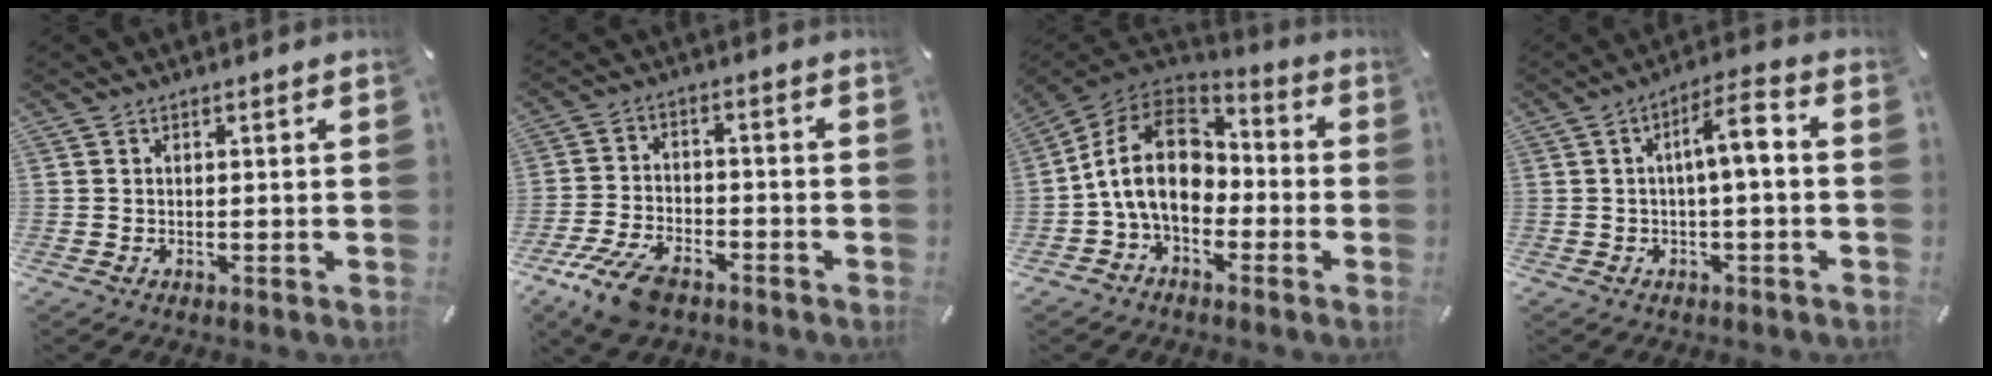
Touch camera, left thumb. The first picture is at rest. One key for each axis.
{"total": 10.1, "fx": -6.7, "fy": 4.9, "fz": 5.7, "tx": -0.121, "ty": 0.030, "tz": -0.125}
{"total": 15.9, "fx": -1.9, "fy": 11.6, "fz": 10.7, "tx": -0.224, "ty": 0.028, "tz": -0.038}
{"total": 7.7, "fx": 0.3, "fy": 2.0, "fz": 7.4, "tx": -0.130, "ty": 0.012, "tz": 0.000}